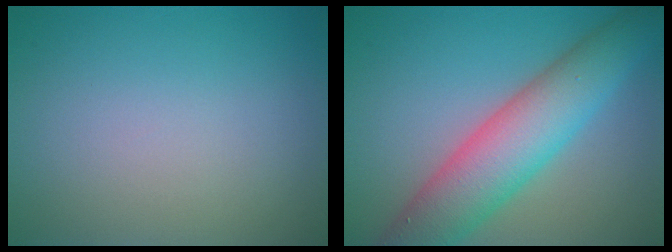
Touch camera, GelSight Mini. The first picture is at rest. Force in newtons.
{"total": 8.1, "press": 8.1, "slide": 0.4}